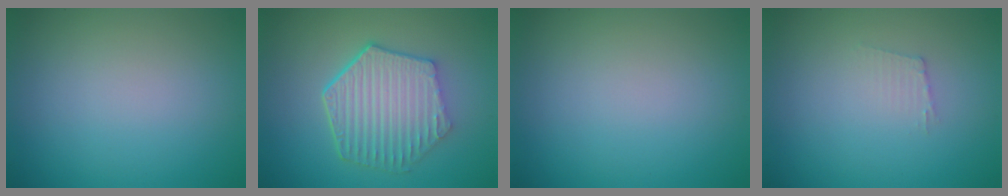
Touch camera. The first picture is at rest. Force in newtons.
{"total": 6.5, "press": 4.9, "slide": 4.3}
{"total": 0.0}
{"total": 1.1, "press": 1.0, "slide": 0.2}